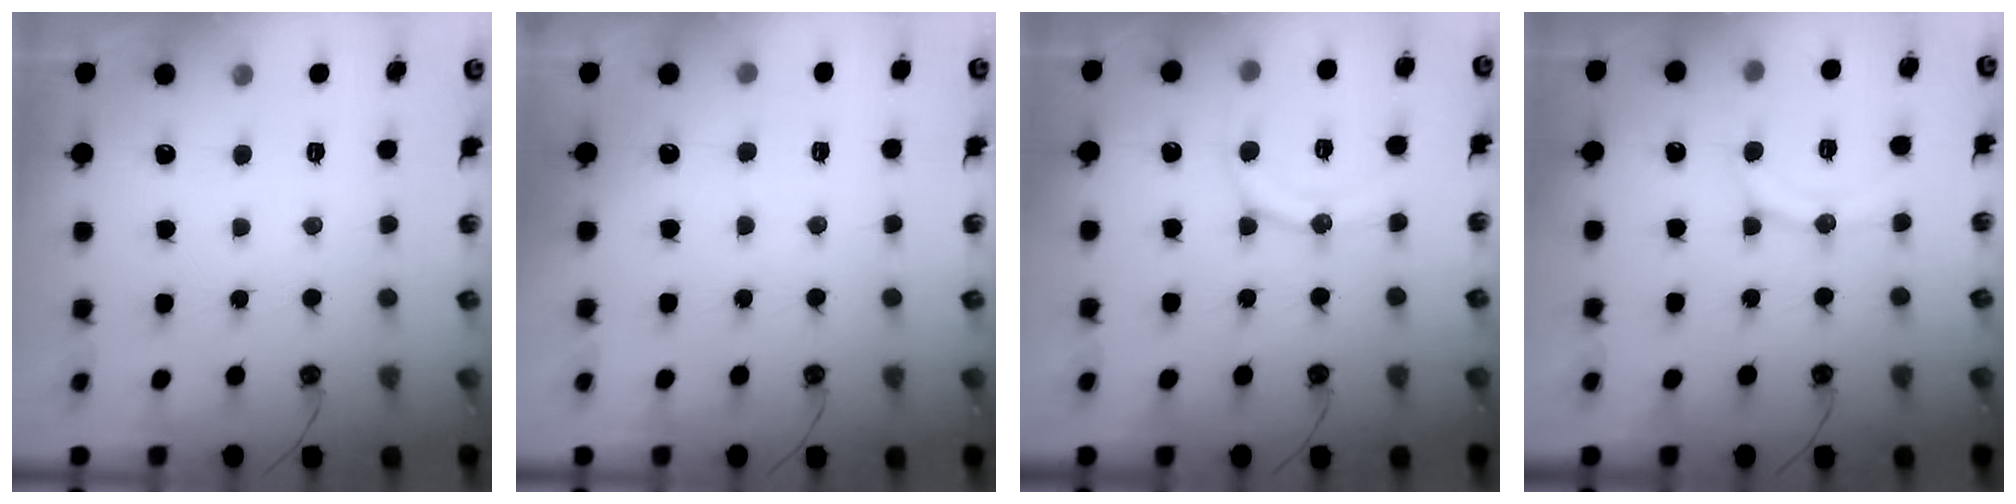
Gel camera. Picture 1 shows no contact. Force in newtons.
{"total": 2.8, "press": 2.6, "slide": 1.1}
{"total": 11.9, "press": 11.8, "slide": 1.3}
{"total": 11.1, "press": 11.0, "slide": 1.1}